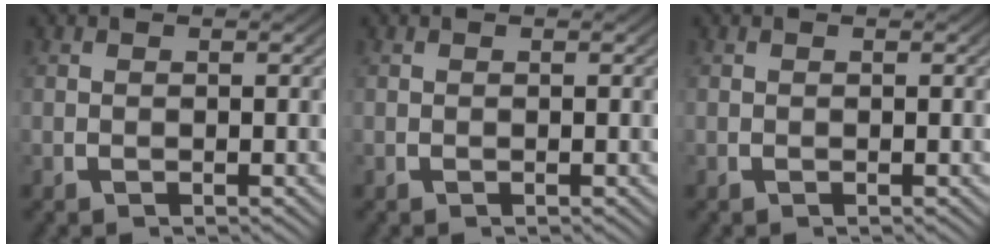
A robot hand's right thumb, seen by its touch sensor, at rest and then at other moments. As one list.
[{"total": 0.0}, {"total": 0.0}]